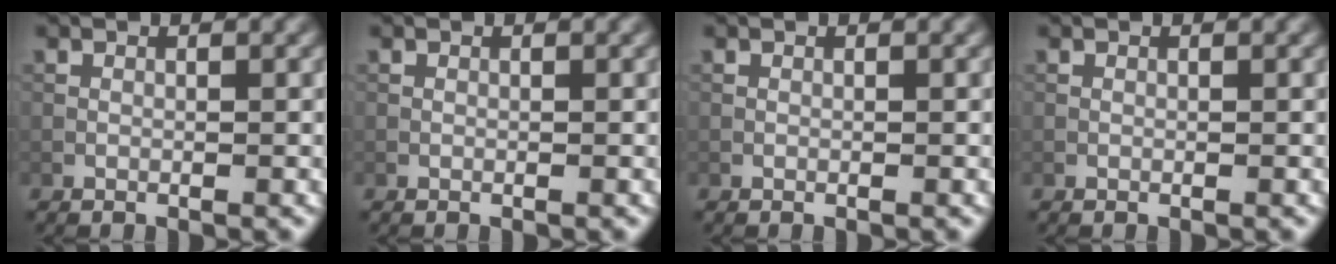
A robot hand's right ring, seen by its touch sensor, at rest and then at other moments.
{"total": 0.0}
{"total": 0.0}
{"total": 0.0}